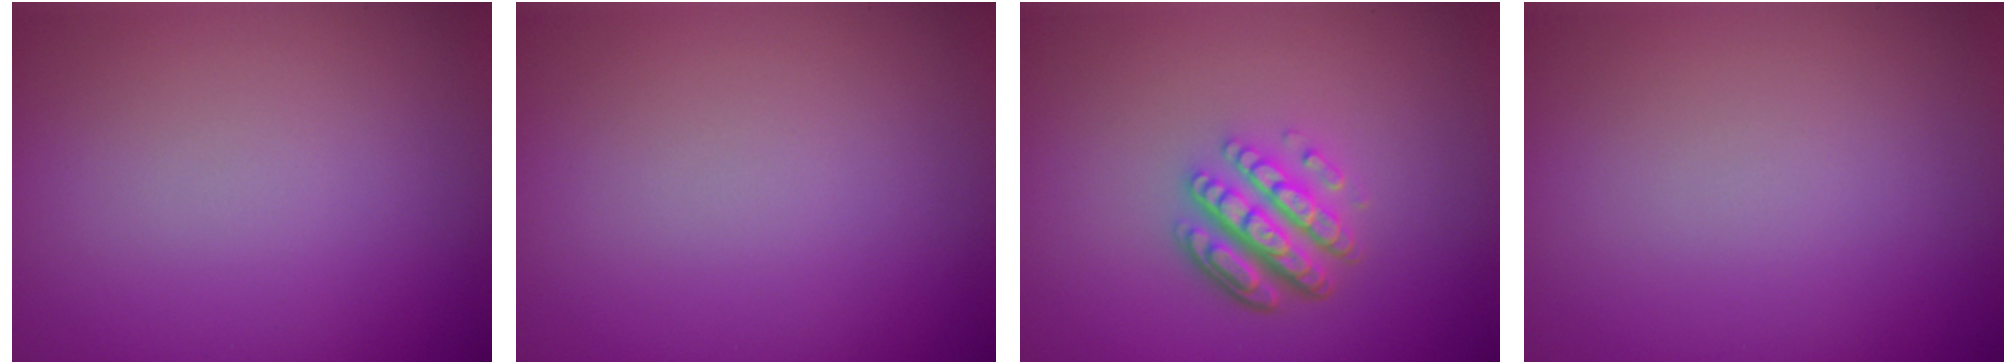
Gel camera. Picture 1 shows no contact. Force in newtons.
{"total": 0.0}
{"total": 4.4, "press": 3.3, "slide": 2.9}
{"total": 0.0}